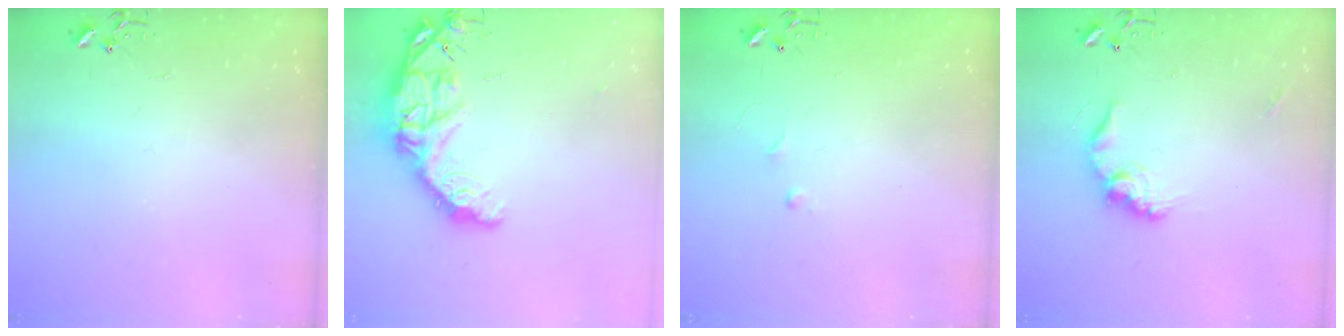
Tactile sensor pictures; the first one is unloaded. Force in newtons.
{"total": 15.2, "press": 15.2, "slide": 1.2}
{"total": 3.4, "press": 3.4, "slide": 0.5}
{"total": 12.6, "press": 12.6, "slide": 0.7}